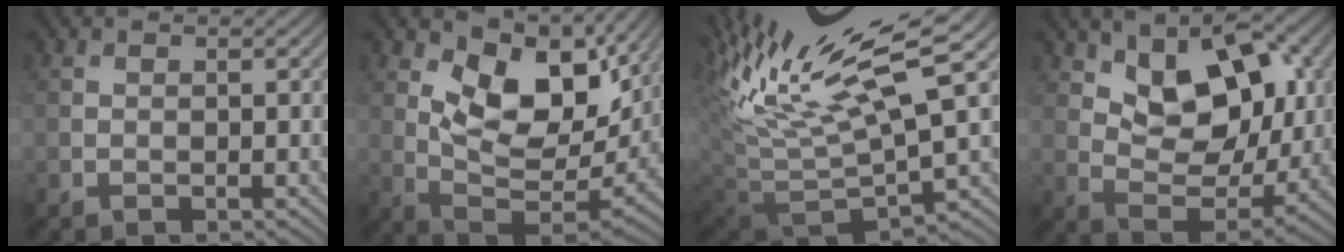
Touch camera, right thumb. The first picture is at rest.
{"total": 13.0, "force": [5.0, 6.7, 9.9], "torque": [-0.178, -0.014, 0.096]}
{"total": 16.3, "force": [8.5, 4.9, 13.0], "torque": [-0.282, 0.021, 0.156]}
{"total": 11.6, "force": [4.5, 6.8, 8.2], "torque": [-0.149, -0.012, 0.077]}